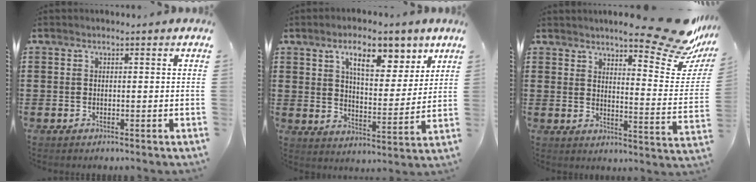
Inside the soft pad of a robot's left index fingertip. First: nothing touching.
{"total": 9.7, "force": [6.5, 3.7, 6.2], "torque": [-0.103, -0.017, 0.107]}
{"total": 12.1, "force": [10.1, 0.9, 6.6], "torque": [-0.098, -0.075, 0.165]}